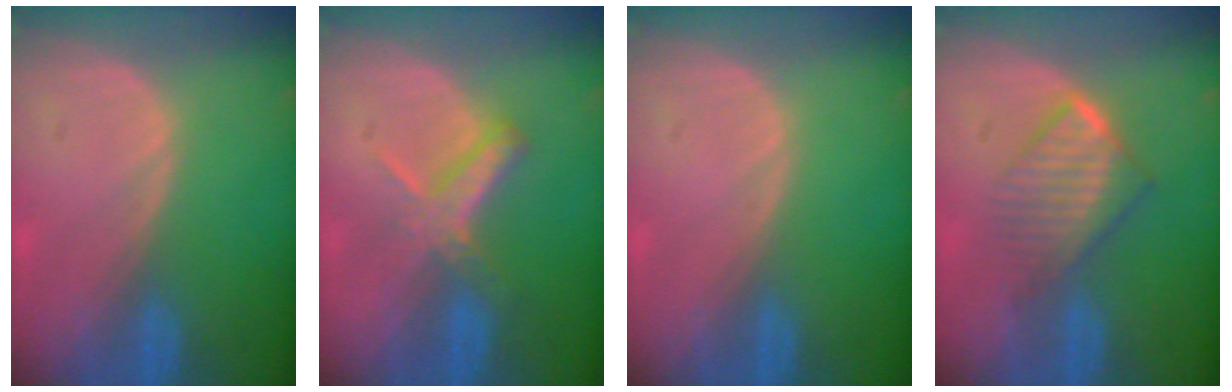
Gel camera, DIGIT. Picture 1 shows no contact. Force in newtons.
{"total": 5.6, "press": 5.2, "slide": 2.2}
{"total": 0.0}
{"total": 6.5, "press": 5.8, "slide": 3.0}